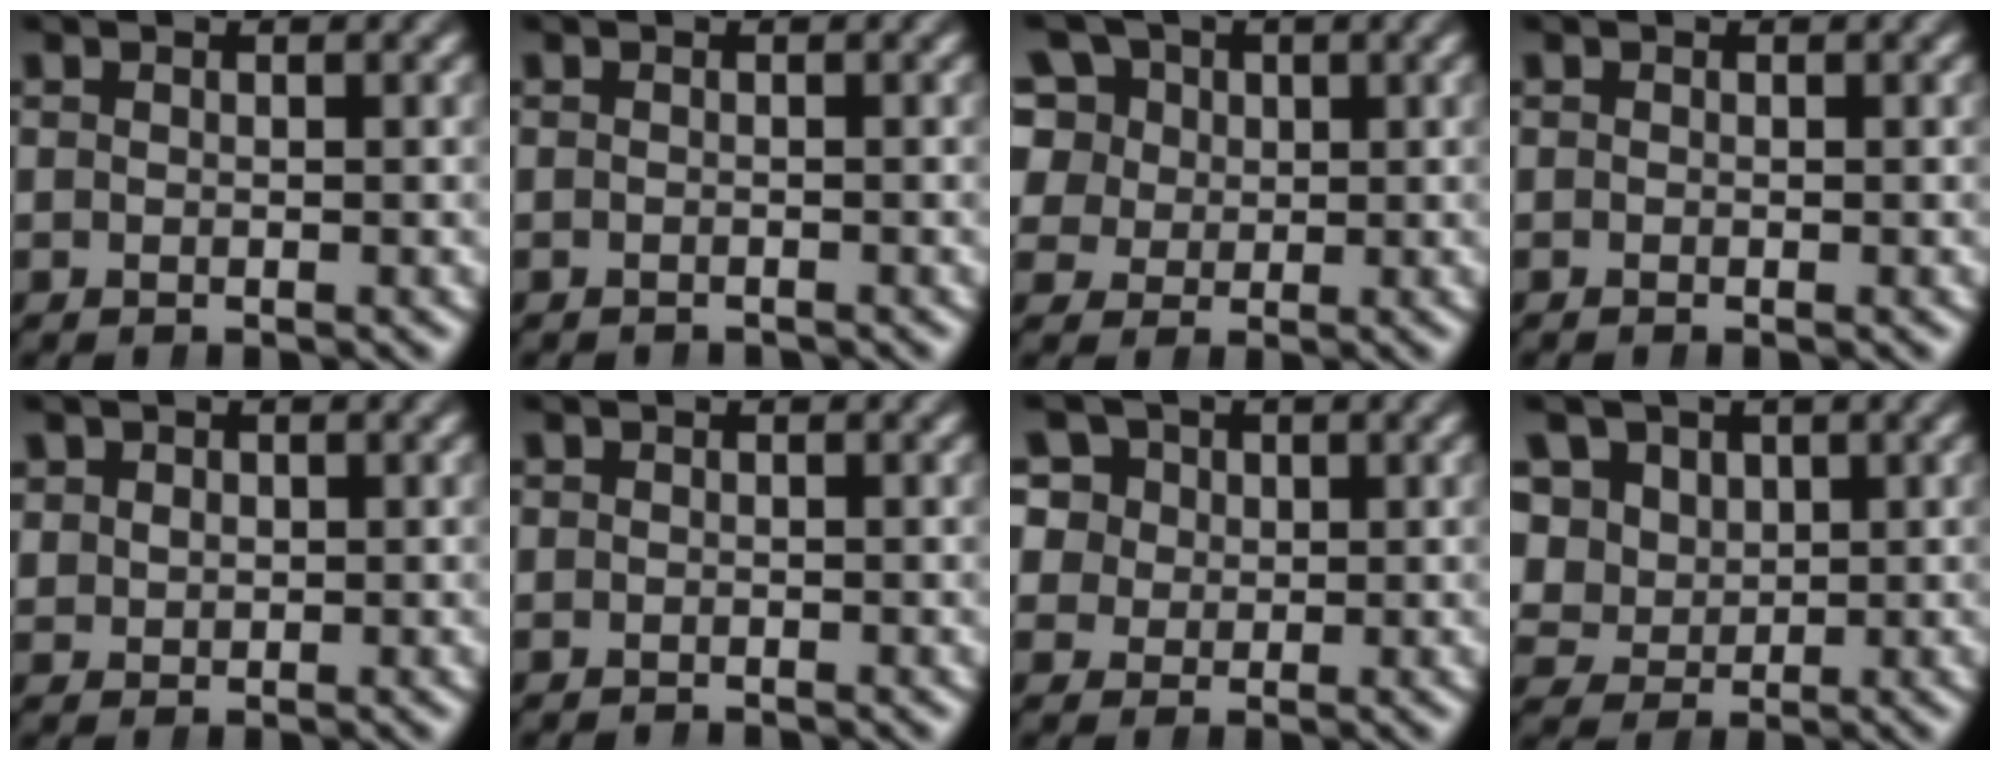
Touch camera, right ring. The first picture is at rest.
{"total": 0.8, "force": [-0.7, -0.1, -0.2], "torque": [0.003, -0.007, -0.010]}
{"total": 10.1, "force": [2.0, 9.1, 4.0], "torque": [-0.108, -0.022, 0.036]}
{"total": 0.0}
{"total": 2.1, "force": [0.9, 1.8, 0.7], "torque": [-0.020, -0.012, 0.030]}
{"total": 0.8, "force": [-0.6, -0.2, -0.4], "torque": [0.011, -0.015, -0.003]}
{"total": 8.1, "force": [1.9, 7.1, 3.2], "torque": [-0.081, -0.013, 0.036]}
{"total": 8.6, "force": [0.8, 8.0, 3.2], "torque": [-0.098, -0.034, 0.021]}